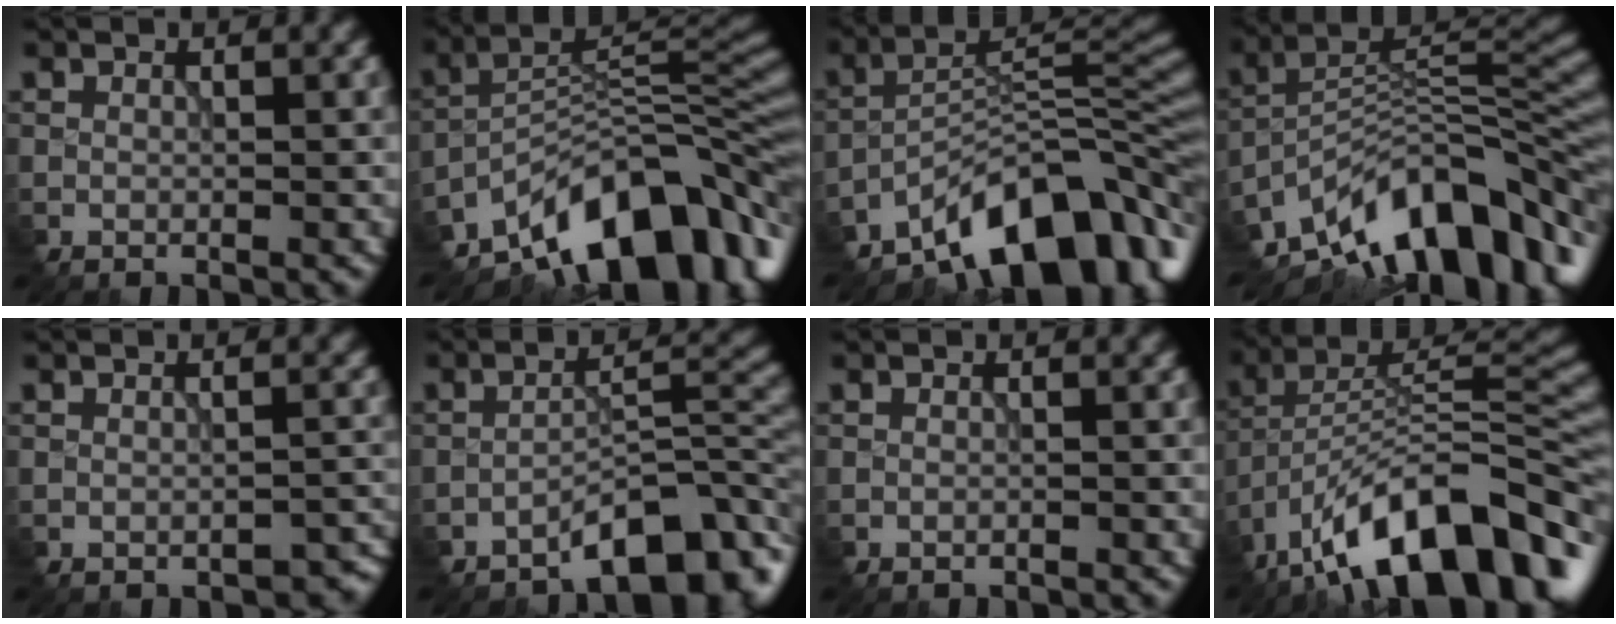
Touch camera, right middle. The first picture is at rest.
{"total": 13.4, "force": [-9.0, 5.0, 8.6], "torque": [-0.136, 0.024, -0.158]}
{"total": 12.2, "force": [-8.6, 4.0, 7.6], "torque": [-0.104, 0.021, -0.154]}
{"total": 13.8, "force": [-9.5, 5.8, 8.2], "torque": [-0.144, 0.021, -0.162]}
{"total": 2.2, "force": [-1.8, 0.7, 0.9], "torque": [-0.017, -0.003, -0.017]}
{"total": 7.1, "force": [-5.5, 2.2, 4.0], "torque": [-0.050, 0.013, -0.087]}
{"total": 0.6, "force": [-0.6, 0.0, -0.1], "torque": [-0.001, -0.002, -0.014]}
{"total": 15.0, "force": [-9.4, 5.8, 10.2], "torque": [-0.168, 0.024, -0.169]}